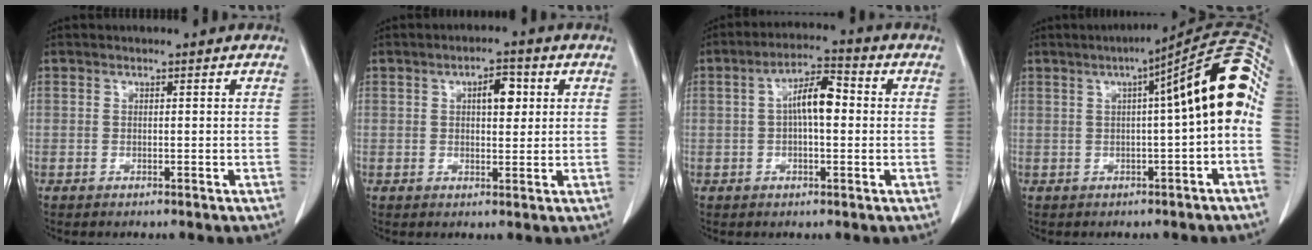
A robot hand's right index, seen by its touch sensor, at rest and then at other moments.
{"total": 4.4, "force": [1.4, 1.8, 3.8], "torque": [-0.054, 0.008, 0.018]}
{"total": 6.9, "force": [0.6, 2.2, 6.5], "torque": [-0.119, 0.022, 0.005]}
{"total": 13.1, "force": [1.5, 0.8, 13.0], "torque": [-0.169, 0.045, 0.012]}